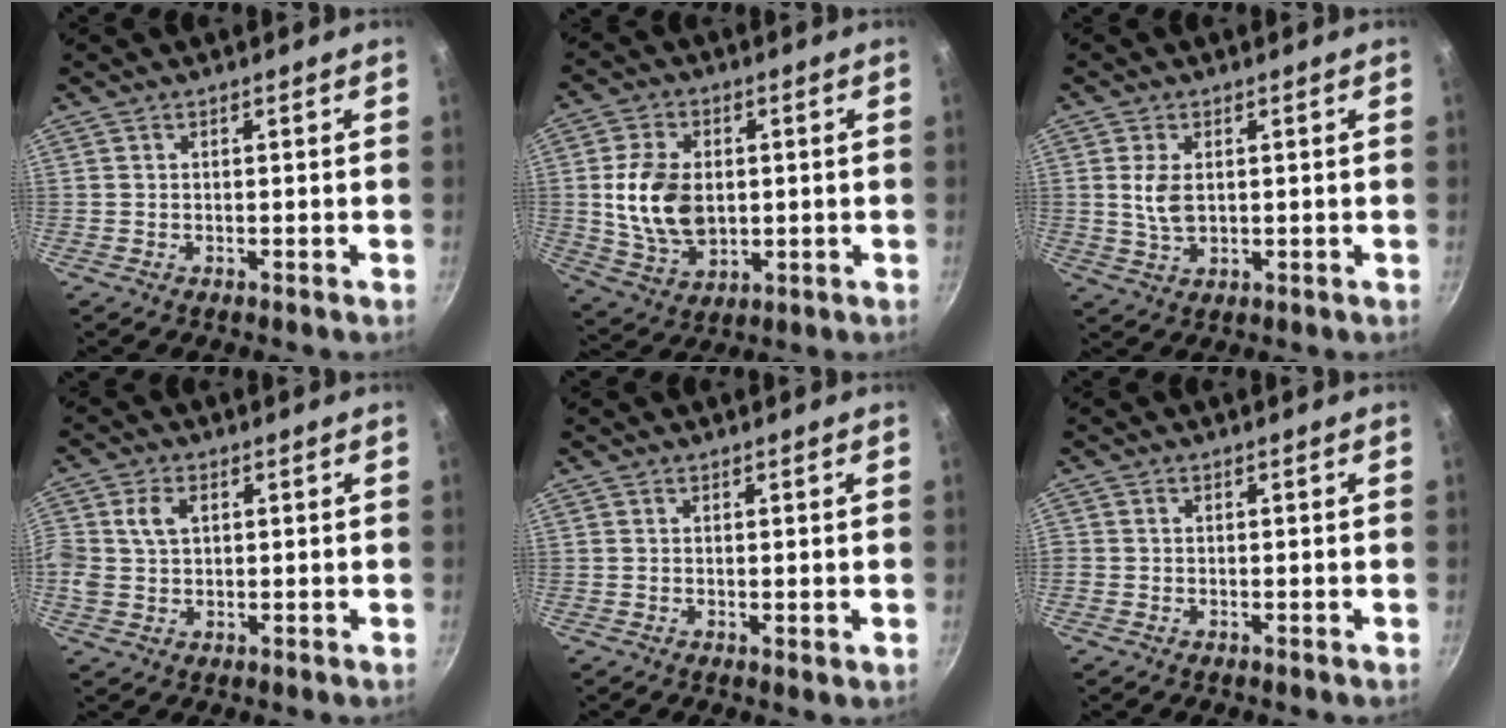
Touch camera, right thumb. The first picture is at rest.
{"total": 12.7, "force": [0.6, 8.7, 9.2], "torque": [-0.156, -0.008, 0.019]}
{"total": 4.8, "force": [0.8, 2.8, 3.8], "torque": [-0.073, -0.004, 0.019]}
{"total": 5.7, "force": [1.3, 4.1, 3.8], "torque": [-0.068, 0.005, 0.021]}
{"total": 0.9, "force": [0.4, 0.4, 0.6], "torque": [-0.008, -0.009, 0.004]}
{"total": 0.6, "force": [-0.2, 0.6, 0.1], "torque": [-0.003, 0.002, -0.004]}